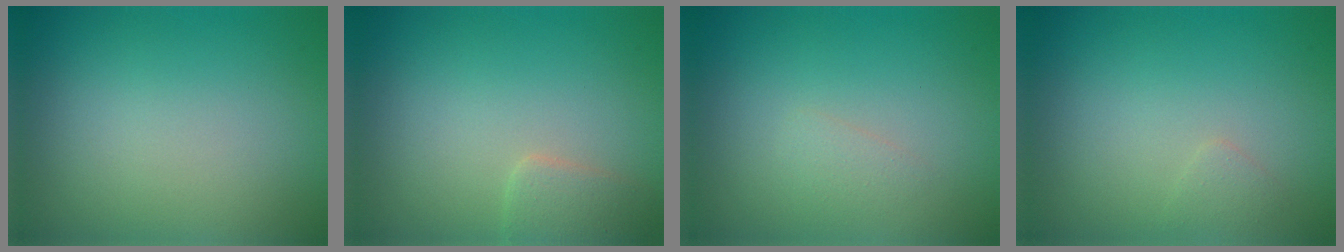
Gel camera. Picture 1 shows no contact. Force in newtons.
{"total": 1.7, "press": 1.7, "slide": 0.1}
{"total": 0.9, "press": 0.9, "slide": 0.1}
{"total": 0.7, "press": 0.7, "slide": 0.0}